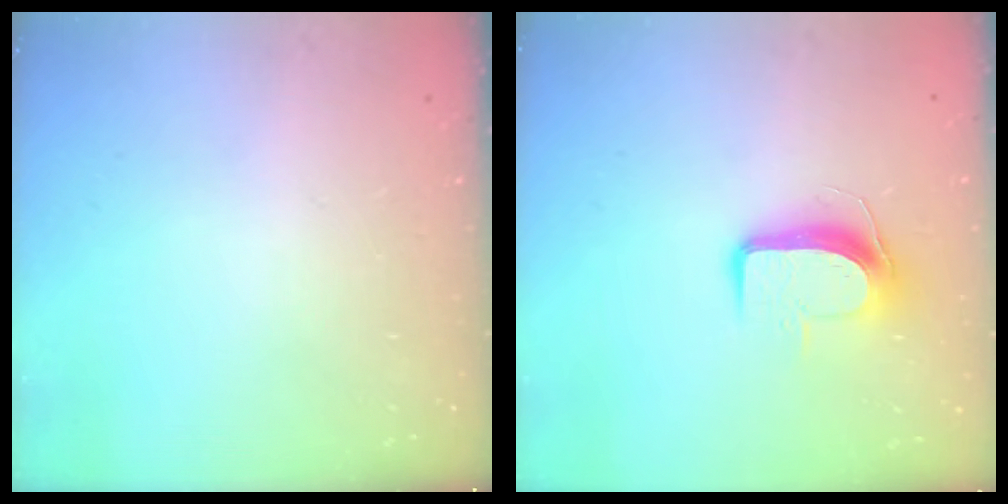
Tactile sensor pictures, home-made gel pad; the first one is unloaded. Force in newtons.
{"total": 9.2, "press": 9.1, "slide": 0.9}